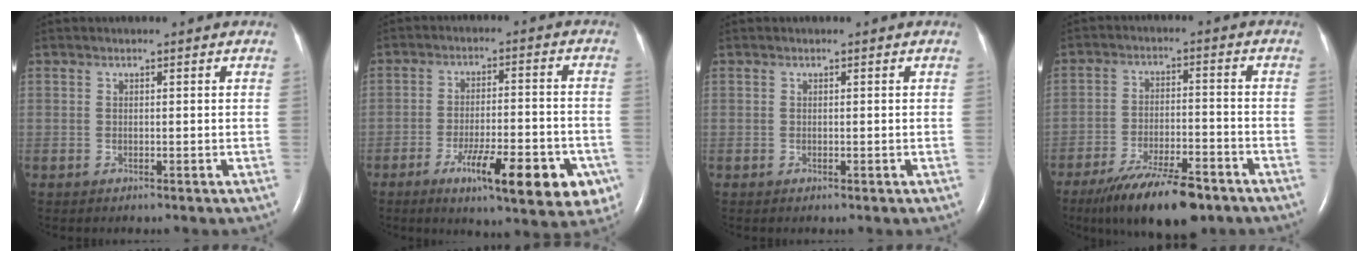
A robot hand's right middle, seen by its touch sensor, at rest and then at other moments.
{"total": 14.9, "force": [-7.2, 3.5, 12.5], "torque": [-0.136, 0.000, -0.094]}
{"total": 0.0}
{"total": 12.9, "force": [-9.3, 3.3, 8.3], "torque": [-0.142, -0.019, -0.157]}